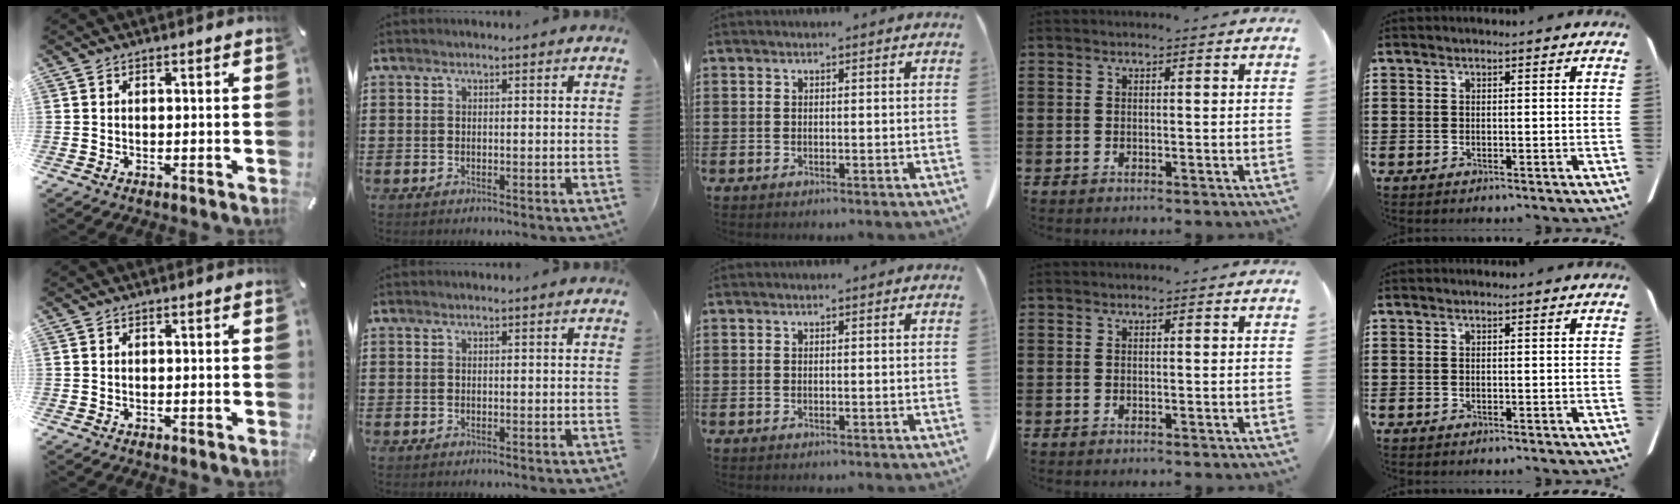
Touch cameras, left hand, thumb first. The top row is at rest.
{}